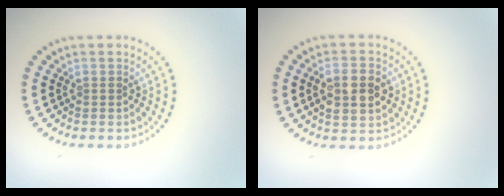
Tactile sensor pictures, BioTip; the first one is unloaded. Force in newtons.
{"total": 3.7, "press": 3.7, "slide": 0.5}